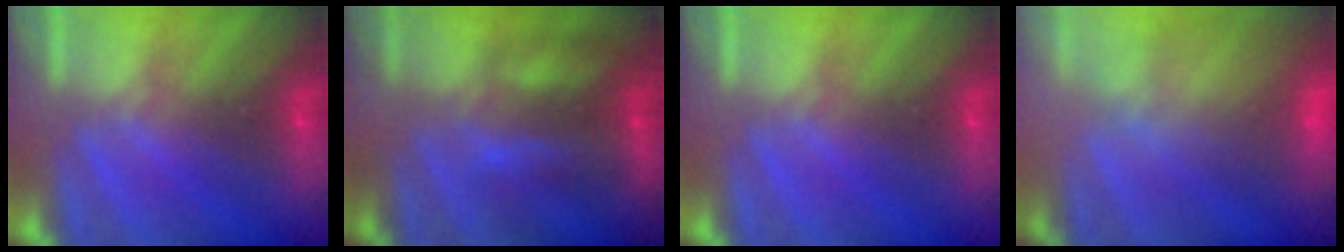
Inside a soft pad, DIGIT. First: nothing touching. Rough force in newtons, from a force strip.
{"total": 8.6}
{"total": 0.0}
{"total": 8.3}